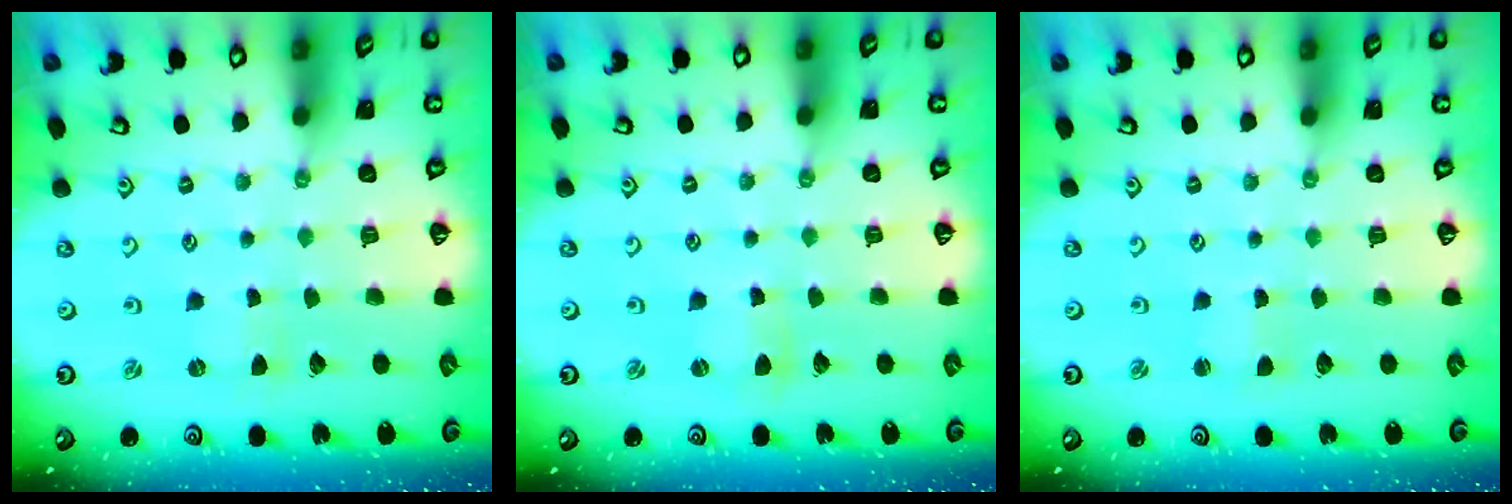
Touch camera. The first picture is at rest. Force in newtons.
{"total": 1.7, "press": 1.7, "slide": 0.3}
{"total": 1.4, "press": 1.4, "slide": 0.0}